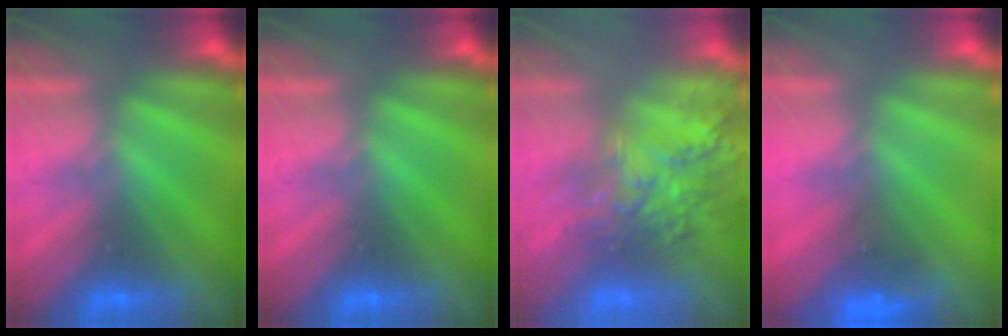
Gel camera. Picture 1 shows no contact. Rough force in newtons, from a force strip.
{"total": 0.0}
{"total": 6.5}
{"total": 4.4}